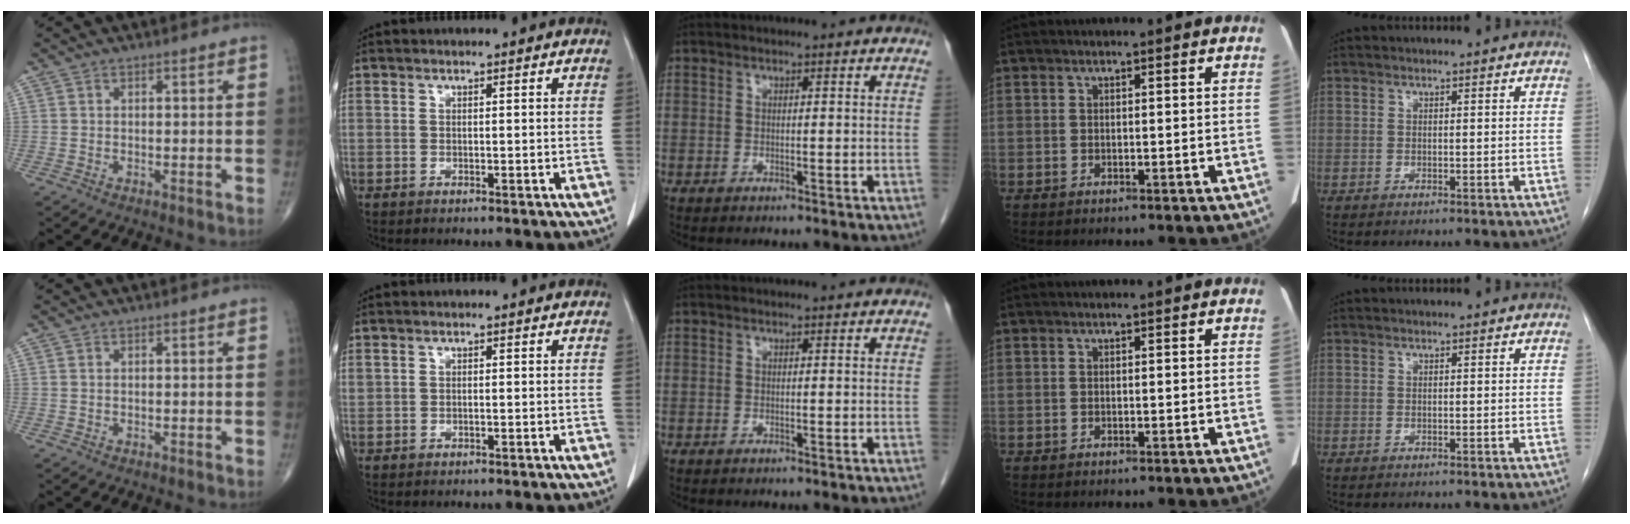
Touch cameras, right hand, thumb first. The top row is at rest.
{"index": {"total": 0.7, "force": [0.1, 0.5, 0.4], "torque": [-0.014, 0.006, 0.008]}}